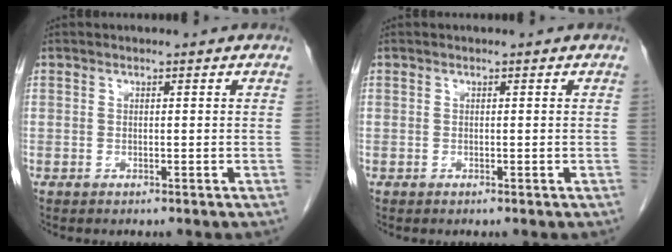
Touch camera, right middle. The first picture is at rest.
{"total": 0.0}